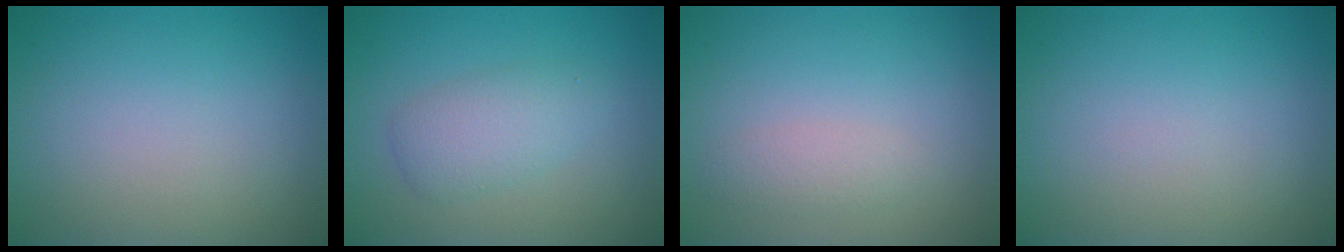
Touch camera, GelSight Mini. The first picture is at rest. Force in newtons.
{"total": 3.0, "press": 3.0, "slide": 0.1}
{"total": 1.4, "press": 1.4, "slide": 0.1}
{"total": 0.0}